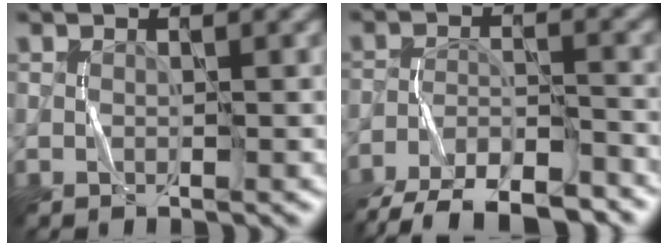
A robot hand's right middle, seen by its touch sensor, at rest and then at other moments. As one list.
[{"total": 10.9, "force": [-9.5, 2.9, 4.5], "torque": [-0.072, -0.020, -0.152]}]